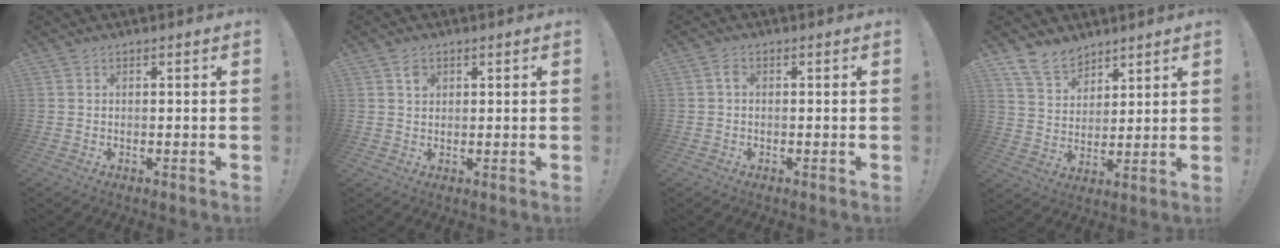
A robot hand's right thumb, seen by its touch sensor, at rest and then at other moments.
{"total": 2.2, "force": [1.1, 1.6, 0.9], "torque": [0.003, -0.007, 0.015]}
{"total": 1.6, "force": [-0.1, 1.1, 1.2], "torque": [-0.025, 0.006, -0.003]}
{"total": 10.2, "force": [8.2, 5.6, 2.3], "torque": [-0.051, -0.053, 0.163]}